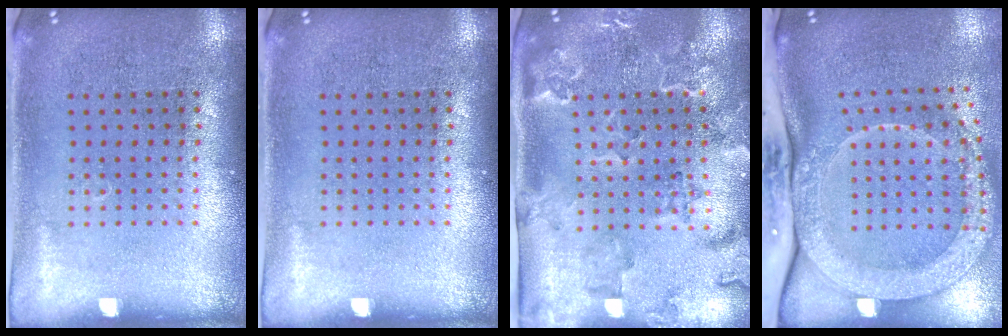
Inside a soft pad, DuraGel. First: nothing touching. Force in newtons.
{"total": 0.0}
{"total": 2.2, "press": 2.2, "slide": 0.6}
{"total": 3.3, "press": 2.4, "slide": 2.3}